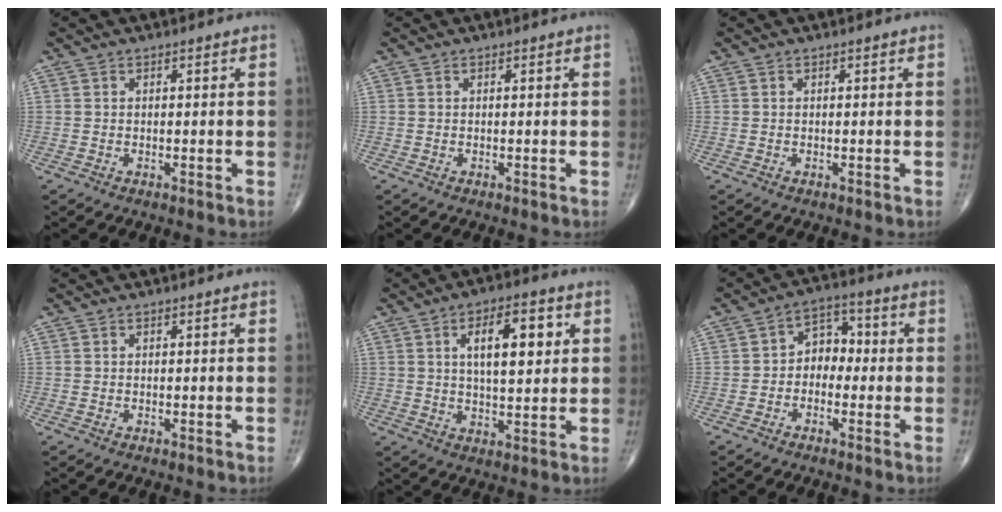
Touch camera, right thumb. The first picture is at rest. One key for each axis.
{"total": 0.0}
{"total": 0.0}
{"total": 0.0}
{"total": 10.9, "fx": 3.3, "fy": 4.5, "fz": 9.4, "tx": -0.126, "ty": -0.008, "tz": 0.052}
{"total": 6.0, "fx": -0.8, "fy": 4.6, "fz": 3.8, "tx": -0.029, "ty": 0.029, "tz": -0.032}